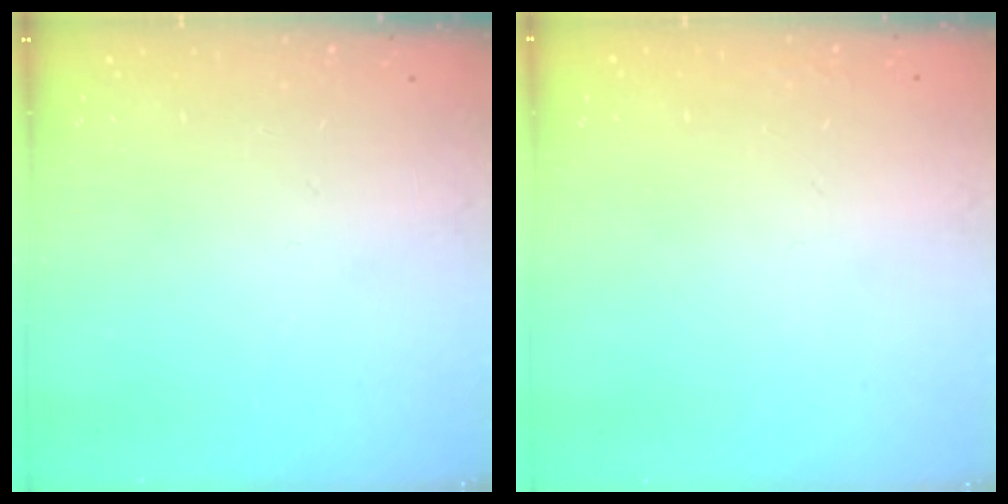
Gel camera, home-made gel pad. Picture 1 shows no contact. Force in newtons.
{"total": 1.6, "press": 1.5, "slide": 0.1}